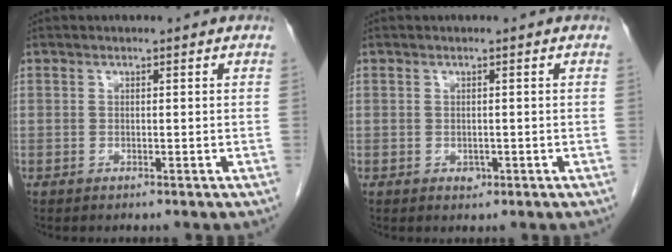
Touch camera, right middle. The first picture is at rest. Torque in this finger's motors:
{"motor_torque": [0.27, -0.02, 0.00, 0.00]}